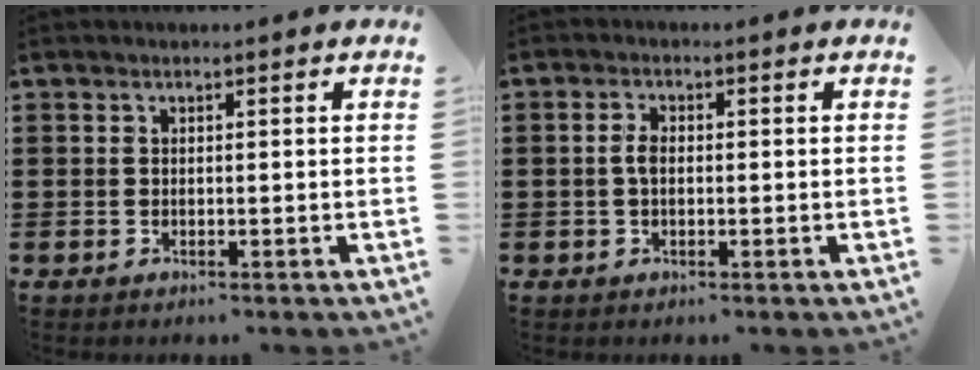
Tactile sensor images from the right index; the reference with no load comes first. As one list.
[{"total": 2.4, "force": [-0.1, 1.2, 2.1], "torque": [-0.049, 0.000, -0.005]}]